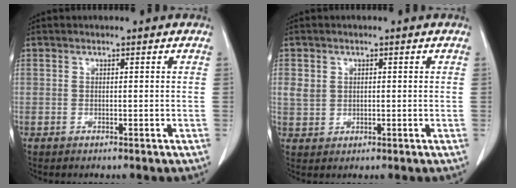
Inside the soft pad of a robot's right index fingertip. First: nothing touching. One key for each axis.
{"total": 2.8, "fx": 0.7, "fy": 2.4, "fz": 1.2, "tx": -0.022, "ty": 0.008, "tz": 0.019}